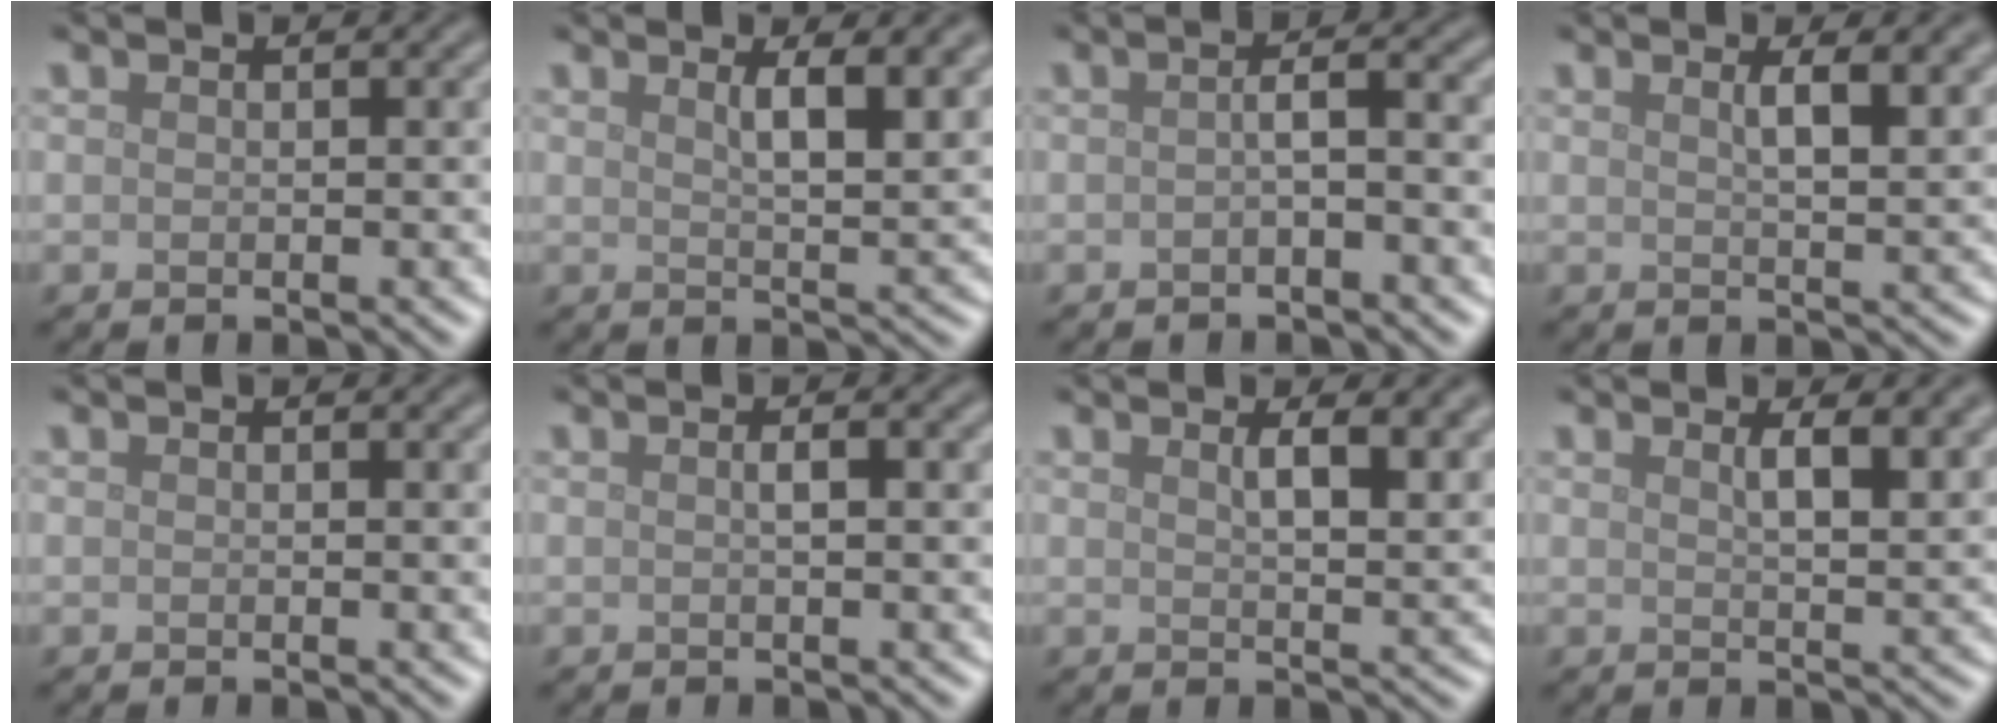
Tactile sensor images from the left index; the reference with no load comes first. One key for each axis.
{"total": 5.3, "fx": 2.2, "fy": 1.6, "fz": 4.5, "tx": -0.057, "ty": 0.002, "tz": 0.033}
{"total": 2.4, "fx": -0.4, "fy": 0.6, "fz": 2.3, "tx": -0.036, "ty": 0.007, "tz": -0.013}
{"total": 4.0, "fx": 1.7, "fy": 1.2, "fz": 3.5, "tx": -0.044, "ty": 0.003, "tz": 0.025}
{"total": 0.6, "fx": 0.2, "fy": 0.1, "fz": 0.6, "tx": -0.005, "ty": 0.002, "tz": 0.002}
{"total": 2.0, "fx": 0.3, "fy": 0.5, "fz": 1.9, "tx": -0.027, "ty": 0.005, "tz": 0.001}
{"total": 4.9, "fx": 2.2, "fy": 1.7, "fz": 4.1, "tx": -0.053, "ty": 0.003, "tz": 0.033}
{"total": 4.3, "fx": 2.0, "fy": 1.3, "fz": 3.6, "tx": -0.045, "ty": 0.002, "tz": 0.029}